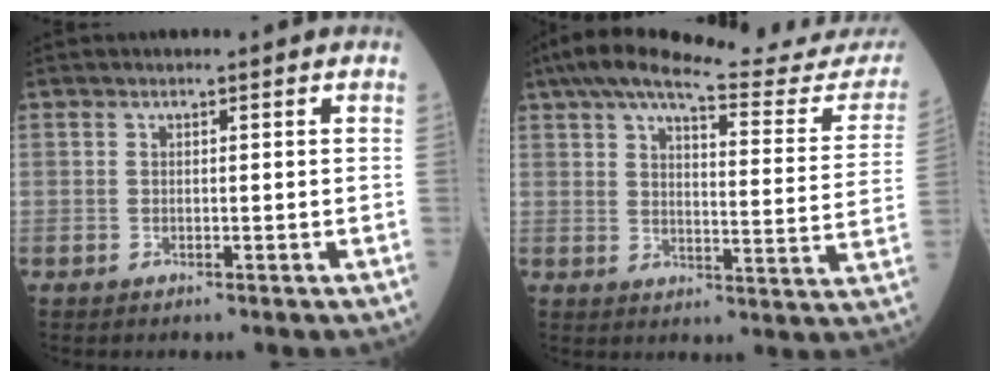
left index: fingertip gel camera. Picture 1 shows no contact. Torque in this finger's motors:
{"motor_torque": [0.98, -1.15, 0.38, 0.10]}